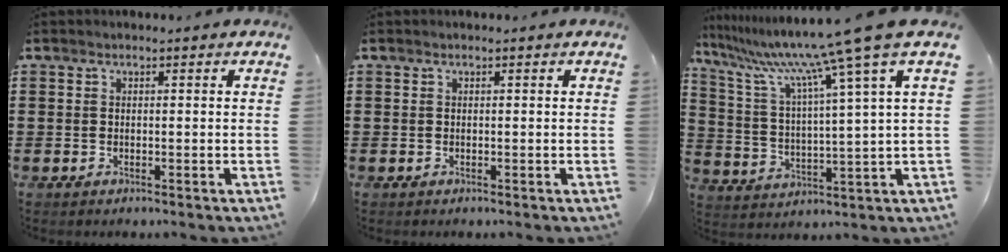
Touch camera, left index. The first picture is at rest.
{"total": 0.0}
{"total": 12.2, "force": [9.6, -1.4, 7.4], "torque": [-0.182, -0.060, 0.150]}